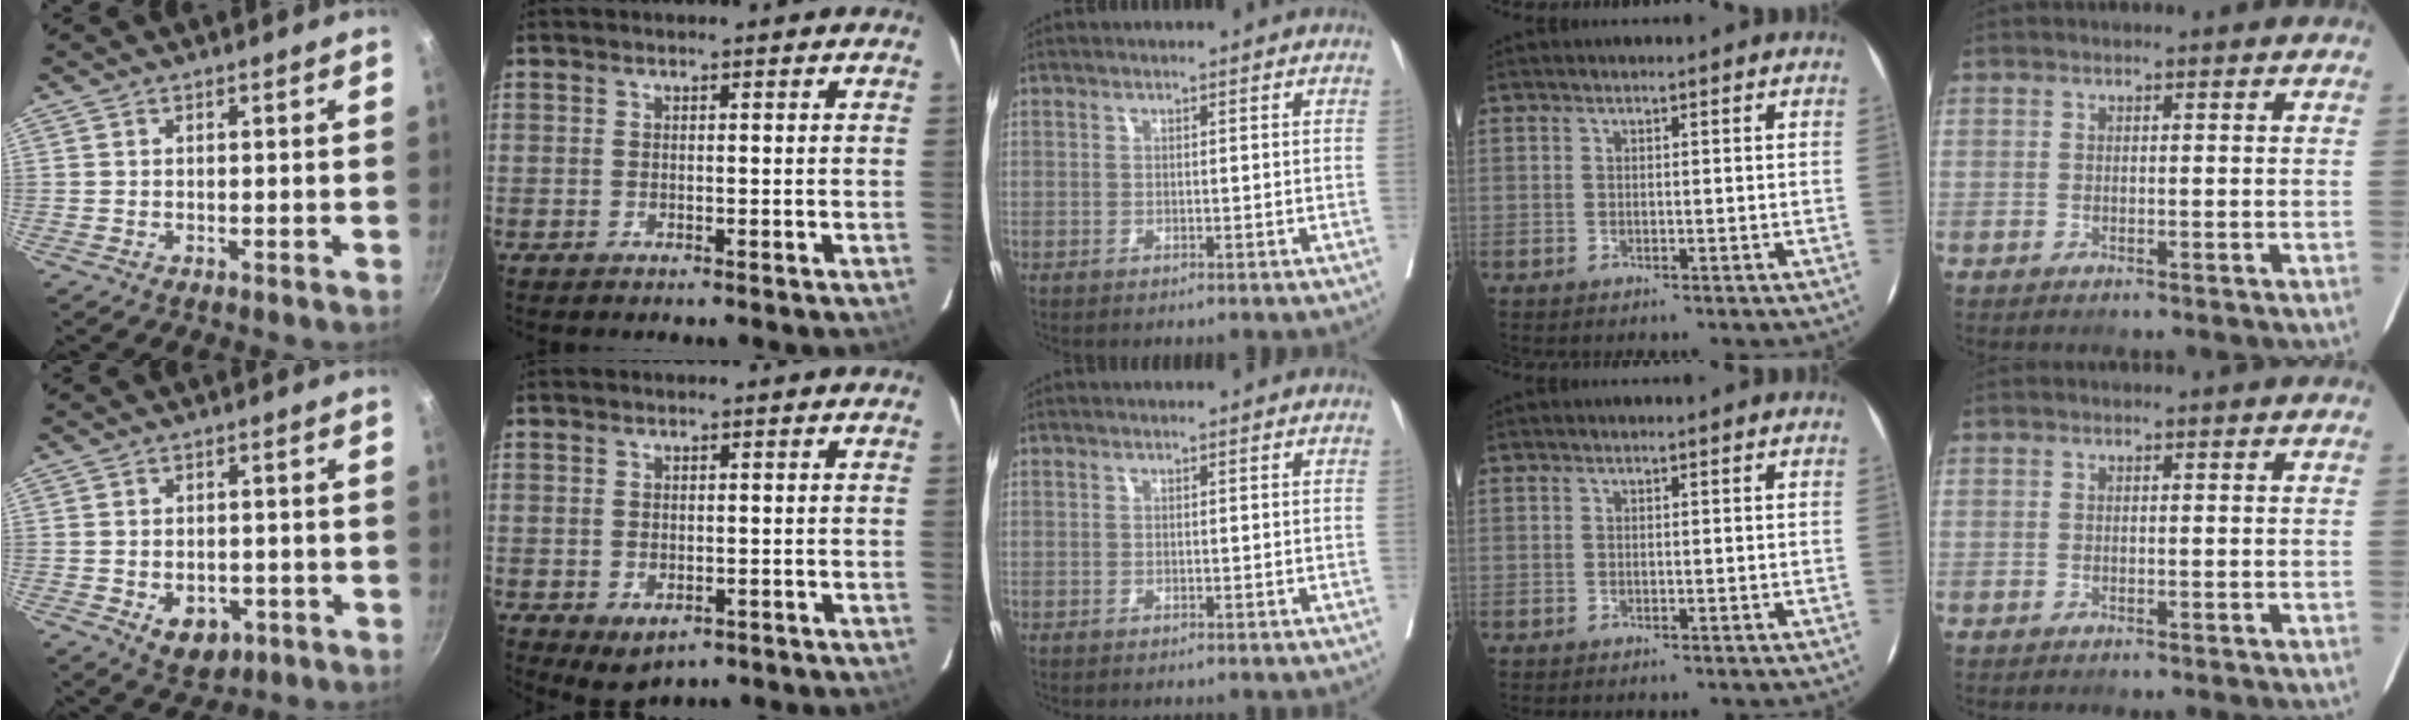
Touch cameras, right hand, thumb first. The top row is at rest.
{"thumb": {"total": 6.5, "force": [-2.2, 4.5, 4.1], "torque": [-0.045, 0.010, -0.020]}, "index": {"total": 3.3, "force": [-1.3, 2.3, 2.0], "torque": [-0.033, -0.006, -0.002]}}